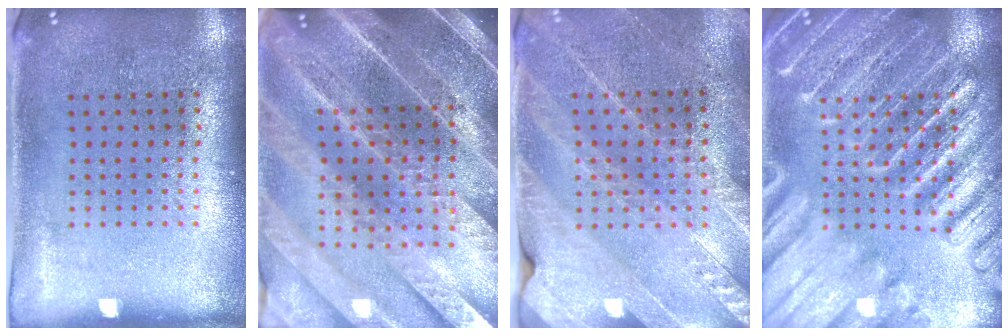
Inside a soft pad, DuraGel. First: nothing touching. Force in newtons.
{"total": 5.5, "press": 4.6, "slide": 3.0}
{"total": 2.6, "press": 2.5, "slide": 0.4}
{"total": 6.2, "press": 6.2, "slide": 0.7}